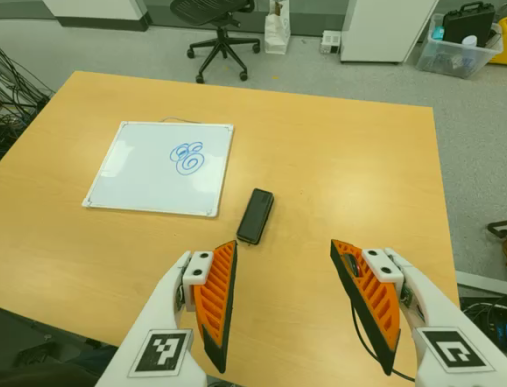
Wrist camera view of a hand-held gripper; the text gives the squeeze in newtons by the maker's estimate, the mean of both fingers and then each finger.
{"total": 0.0}